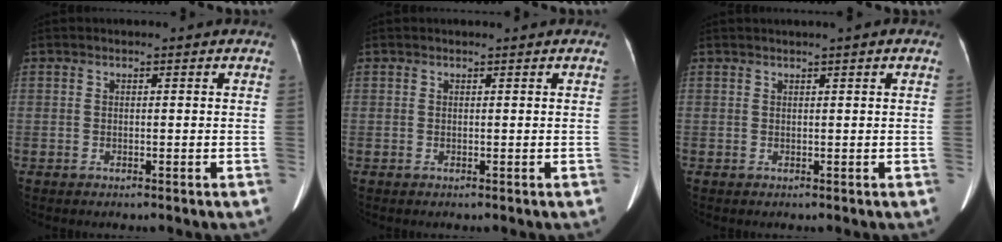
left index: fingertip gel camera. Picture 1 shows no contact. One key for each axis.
{"total": 0.0}
{"total": 1.8, "fx": 1.3, "fy": 0.0, "fz": 1.3, "tx": -0.018, "ty": 0.024, "tz": 0.019}